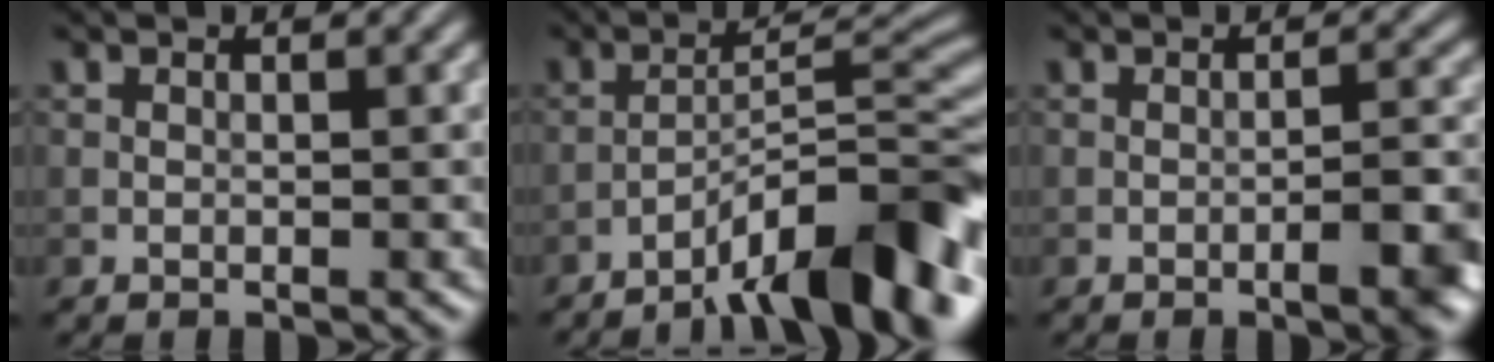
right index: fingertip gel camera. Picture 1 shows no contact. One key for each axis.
{"total": 9.9, "fx": -6.4, "fy": 1.9, "fz": 7.3, "tx": -0.108, "ty": 0.028, "tz": -0.101}
{"total": 3.7, "fx": -1.5, "fy": 0.9, "fz": 3.2, "tx": -0.042, "ty": 0.009, "tz": -0.023}